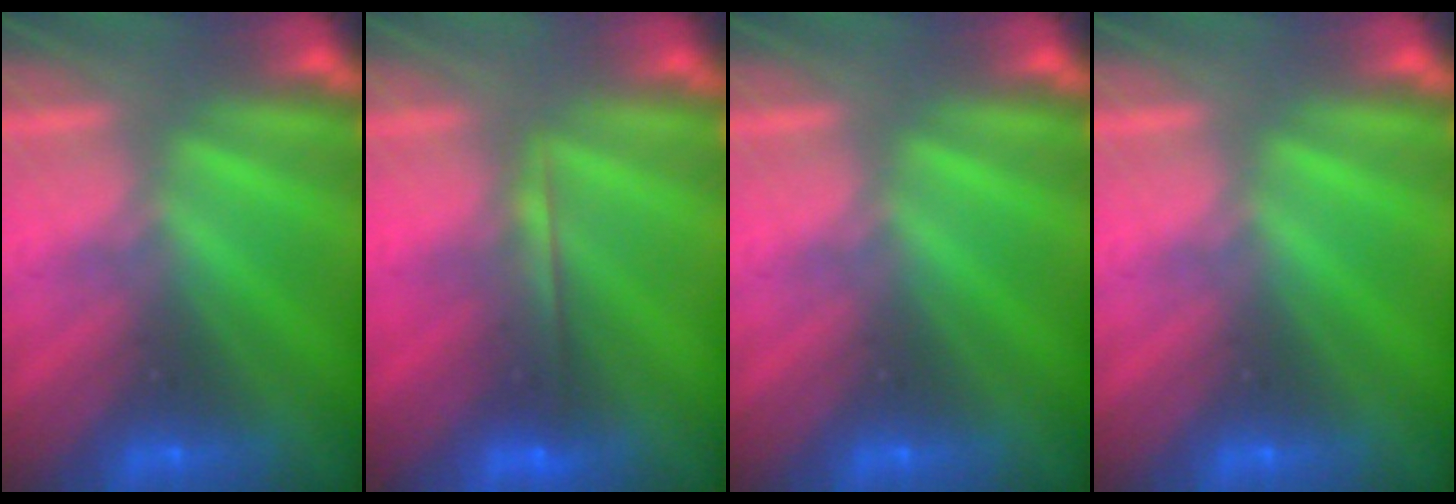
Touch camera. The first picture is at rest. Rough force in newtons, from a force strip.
{"total": 2.0}
{"total": 0.0}
{"total": 0.0}